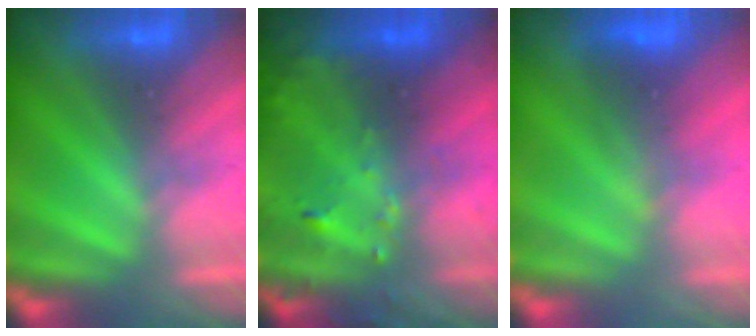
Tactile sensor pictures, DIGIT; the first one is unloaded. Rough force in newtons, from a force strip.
{"total": 7.0}
{"total": 1.8}